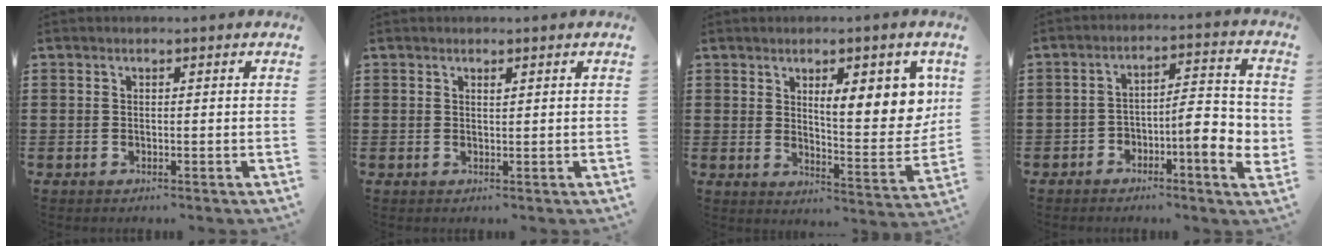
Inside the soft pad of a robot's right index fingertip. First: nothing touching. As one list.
[{"total": 0.6, "force": [0.4, 0.2, 0.4], "torque": [-0.008, 0.001, 0.008]}, {"total": 10.0, "force": [4.0, 3.7, 8.4], "torque": [-0.120, -0.013, 0.060]}, {"total": 6.9, "force": [-1.8, 2.4, 6.2], "torque": [-0.090, -0.010, -0.034]}]